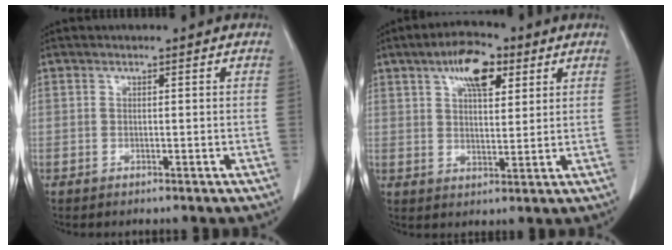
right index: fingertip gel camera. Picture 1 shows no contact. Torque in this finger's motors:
{"motor_torque": [0.26, 0.25, 0.15, 0.06]}